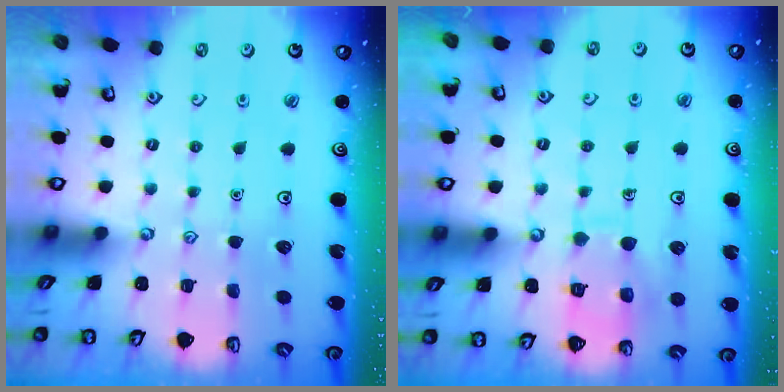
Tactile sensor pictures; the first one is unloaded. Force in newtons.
{"total": 9.9, "press": 9.9, "slide": 0.9}